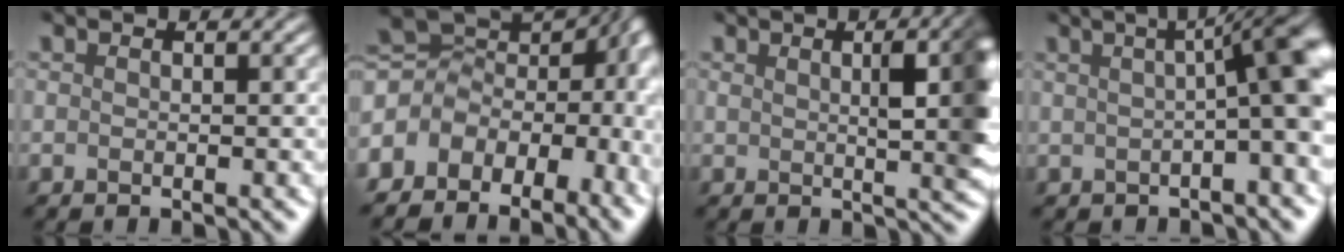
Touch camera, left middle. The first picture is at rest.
{"total": 11.3, "force": [-2.1, 8.5, 7.2], "torque": [-0.158, -0.011, -0.025]}
{"total": 5.0, "force": [1.6, 1.2, 4.6], "torque": [-0.047, 0.000, 0.024]}
{"total": 7.0, "force": [0.9, 1.5, 6.8], "torque": [-0.062, 0.014, 0.005]}